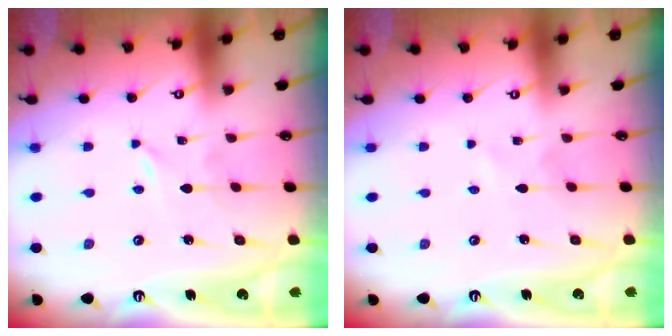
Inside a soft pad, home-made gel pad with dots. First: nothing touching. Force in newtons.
{"total": 1.0, "press": 1.0, "slide": 0.2}